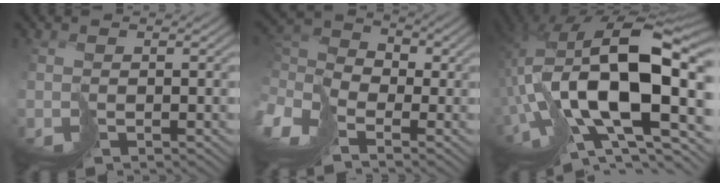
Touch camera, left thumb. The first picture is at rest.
{"total": 8.7, "force": [-2.7, 5.5, 6.2], "torque": [-0.182, -0.009, -0.057]}
{"total": 19.7, "force": [-1.6, 9.4, 17.2], "torque": [-0.346, -0.007, -0.017]}